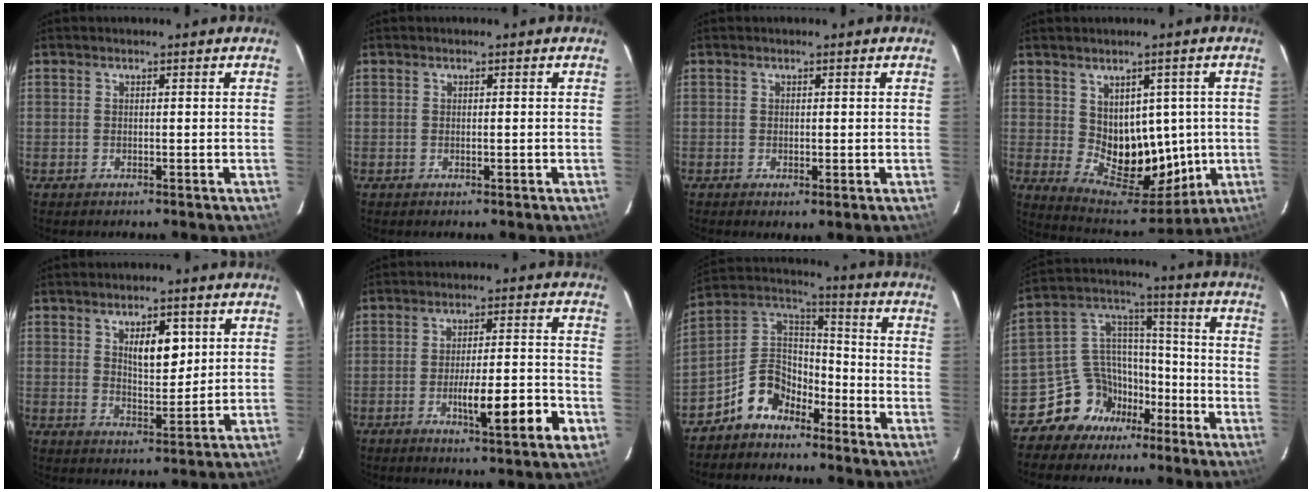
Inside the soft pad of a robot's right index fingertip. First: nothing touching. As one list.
[{"total": 0.6, "force": [-0.2, 0.2, 0.6], "torque": [-0.014, -0.001, -0.002]}, {"total": 2.1, "force": [-0.3, 1.0, 1.8], "torque": [-0.038, -0.005, -0.002]}, {"total": 12.5, "force": [0.3, 7.8, 9.8], "torque": [-0.144, 0.009, 0.037]}, {"total": 6.8, "force": [2.5, 2.9, 5.7], "torque": [-0.095, 0.000, 0.047]}, {"total": 11.4, "force": [-3.9, 1.3, 10.6], "torque": [-0.160, -0.001, -0.057]}, {"total": 9.6, "force": [-6.5, 5.8, 4.0], "torque": [-0.094, 0.038, -0.128]}, {"total": 11.3, "force": [-7.1, 8.4, 2.4], "torque": [-0.053, 0.068, -0.121]}]